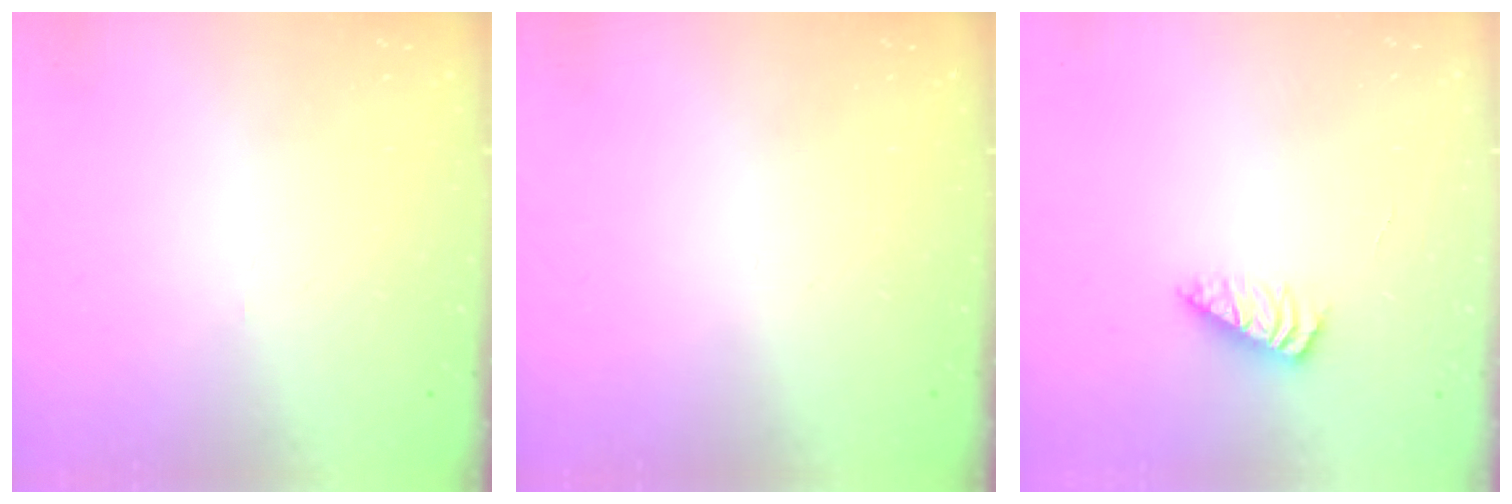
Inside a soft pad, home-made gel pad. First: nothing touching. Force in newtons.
{"total": 0.0}
{"total": 2.5, "press": 2.5, "slide": 0.4}